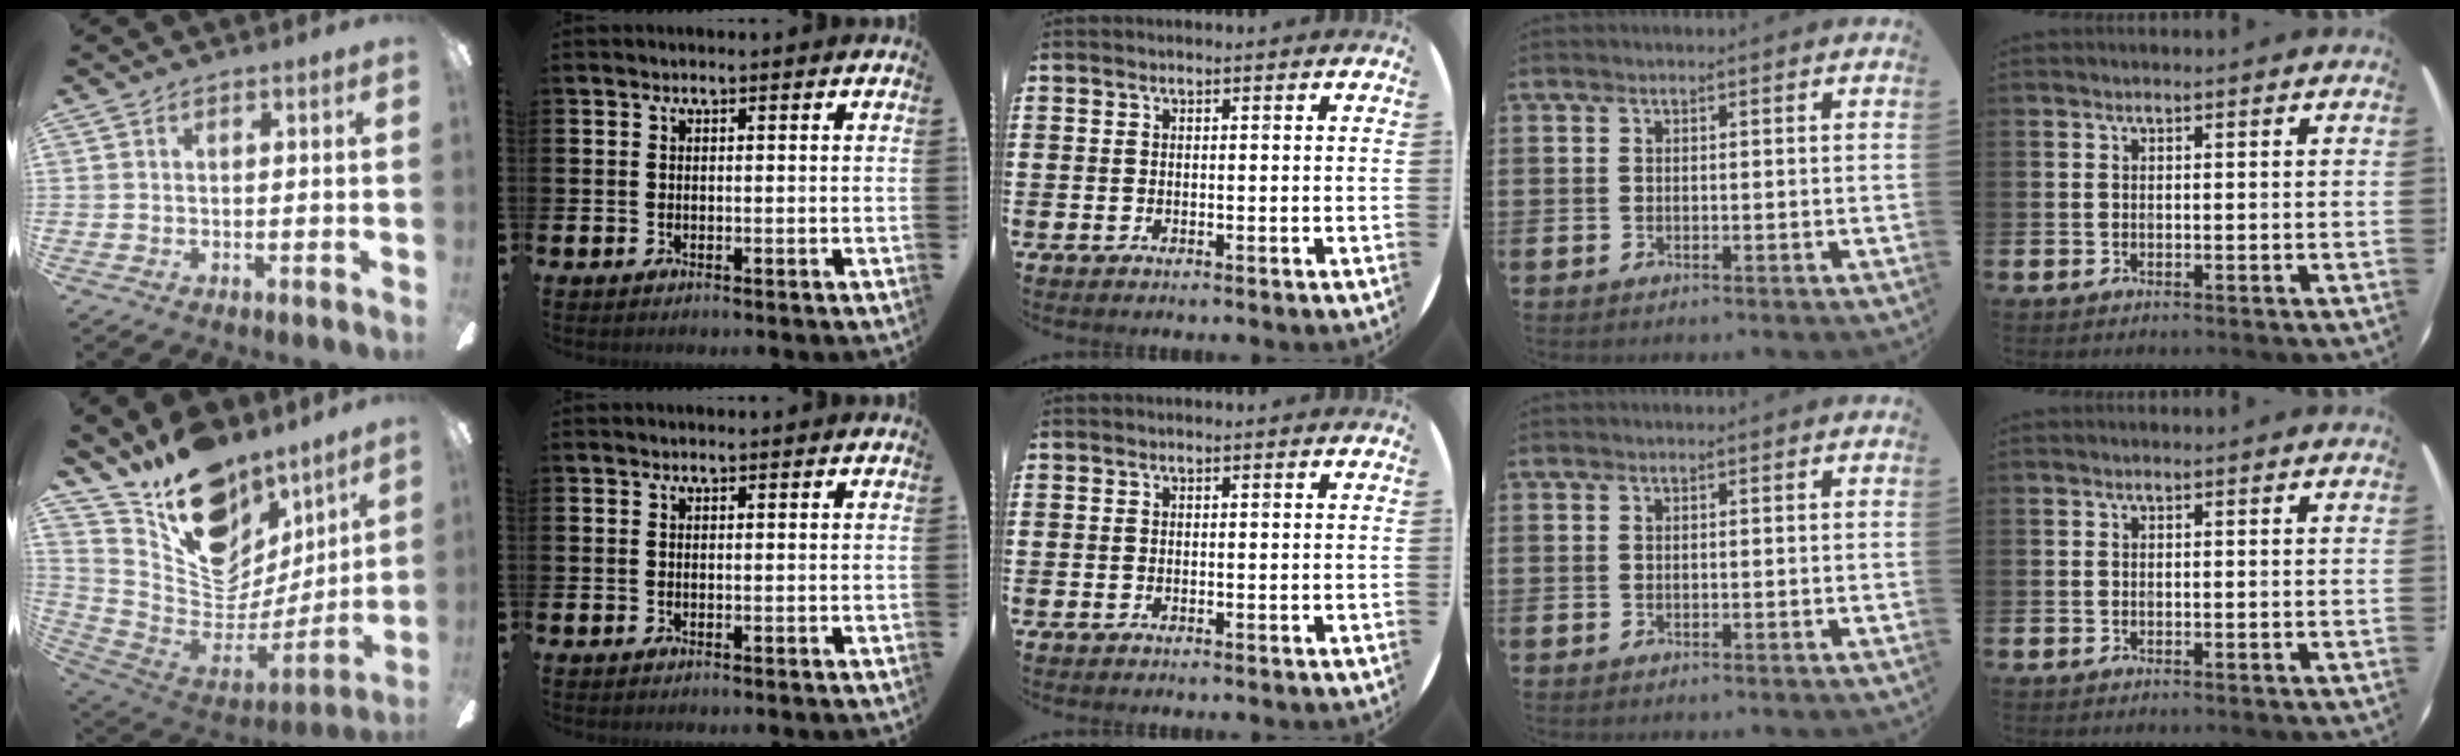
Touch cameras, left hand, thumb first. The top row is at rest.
{"thumb": {"total": 18.3, "force": [12.6, 11.4, 6.8], "torque": [-0.116, -0.105, 0.242]}}